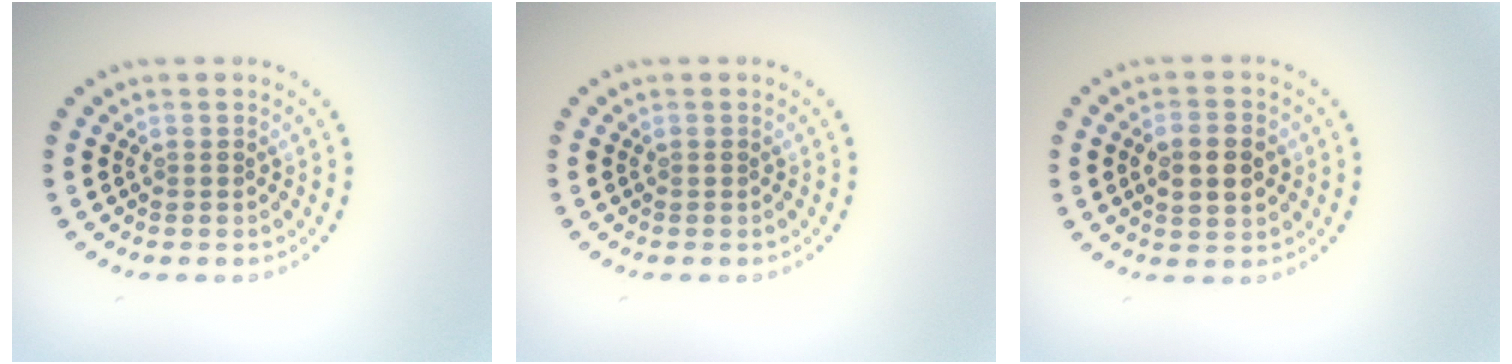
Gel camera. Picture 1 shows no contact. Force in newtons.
{"total": 0.0}
{"total": 3.6, "press": 3.6, "slide": 0.0}